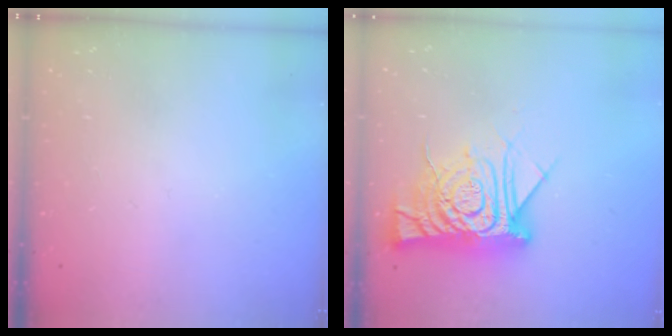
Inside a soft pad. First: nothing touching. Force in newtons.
{"total": 15.3, "press": 15.2, "slide": 1.3}